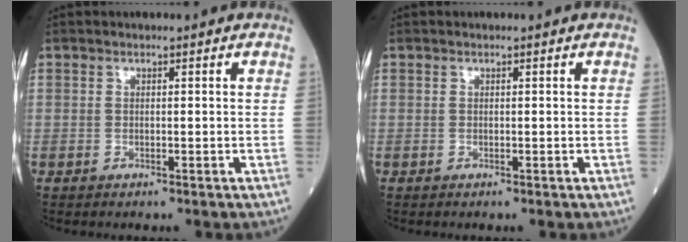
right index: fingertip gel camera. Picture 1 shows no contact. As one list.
[{"total": 0.0}]